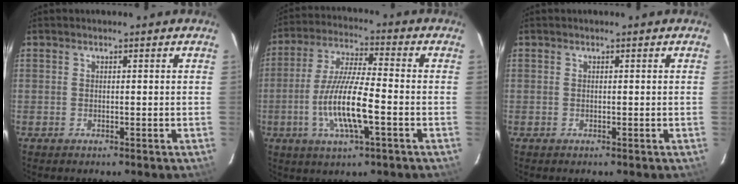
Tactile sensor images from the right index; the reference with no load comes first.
{"total": 12.4, "force": [-3.7, 2.2, 11.6], "torque": [-0.235, -0.006, -0.071]}
{"total": 0.0}